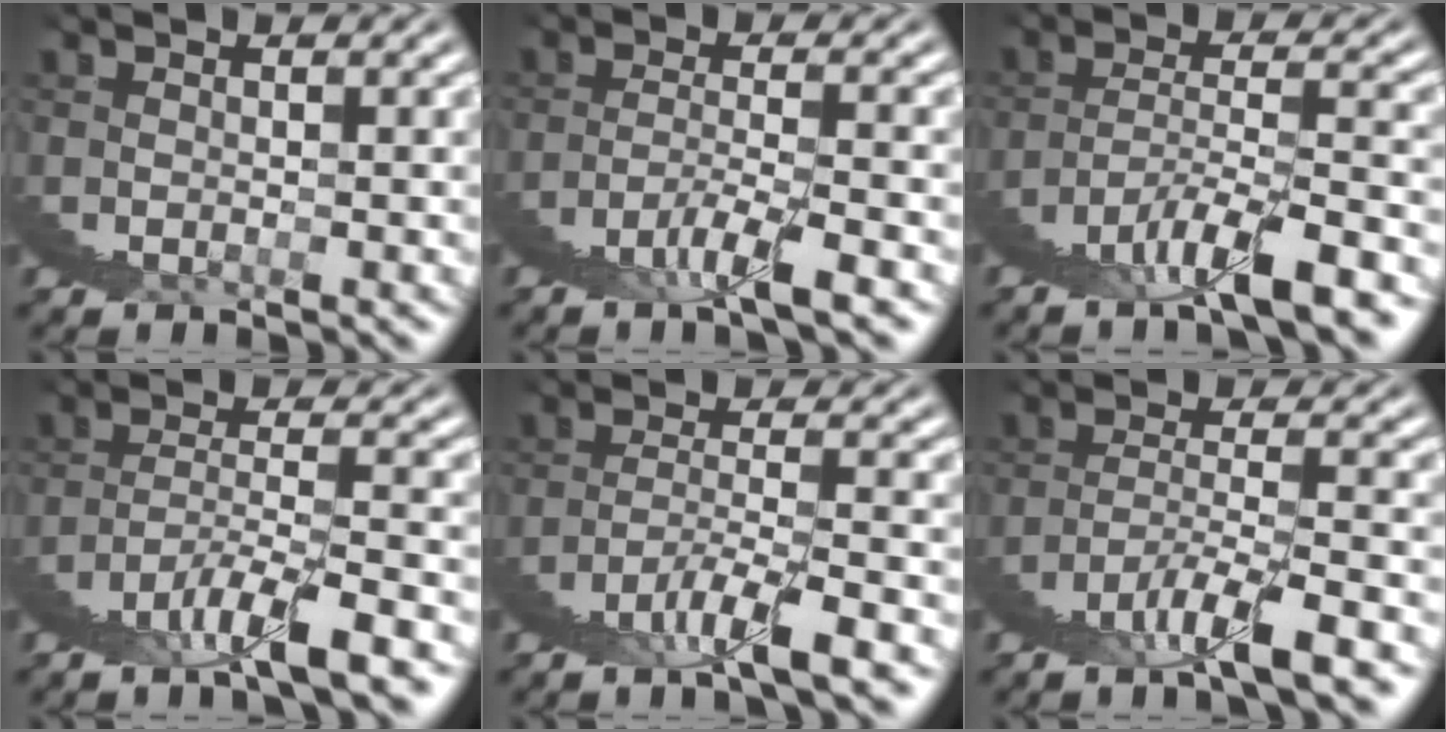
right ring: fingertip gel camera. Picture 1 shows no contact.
{"total": 2.4, "force": [-0.5, 0.3, 2.4], "torque": [-0.037, 0.009, -0.012]}
{"total": 5.5, "force": [-0.3, 2.6, 4.8], "torque": [-0.064, 0.023, -0.018]}
{"total": 4.5, "force": [-0.1, 1.9, 4.1], "torque": [-0.054, 0.022, -0.015]}
{"total": 3.5, "force": [0.1, 1.2, 3.3], "torque": [-0.049, 0.019, -0.009]}
{"total": 4.1, "force": [0.1, 1.5, 3.8], "torque": [-0.054, 0.021, -0.010]}